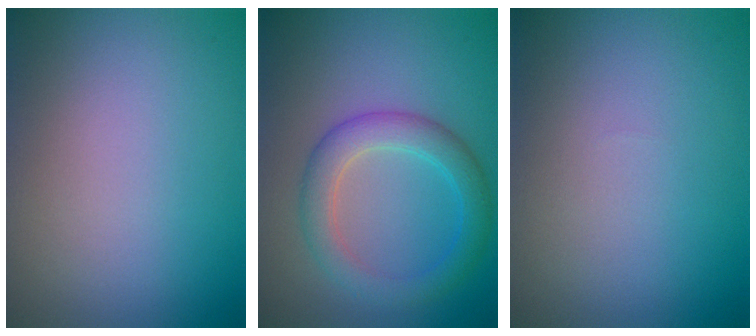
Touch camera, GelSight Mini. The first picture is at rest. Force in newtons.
{"total": 3.9, "press": 3.9, "slide": 0.1}
{"total": 0.0}